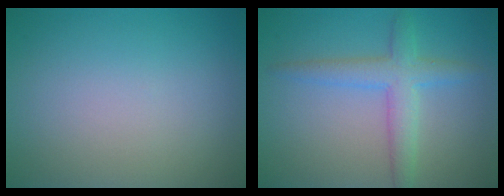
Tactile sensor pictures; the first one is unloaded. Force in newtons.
{"total": 3.7, "press": 3.7, "slide": 0.1}